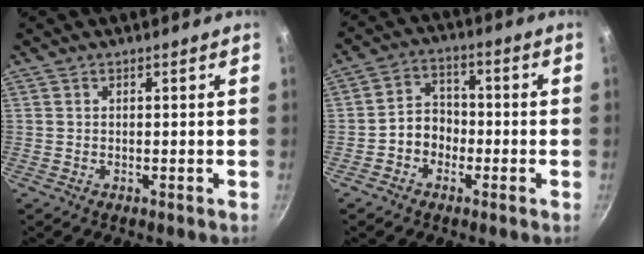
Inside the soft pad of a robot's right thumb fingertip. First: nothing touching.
{"total": 5.8, "force": [-2.0, 4.7, 2.7], "torque": [-0.008, 0.030, -0.040]}